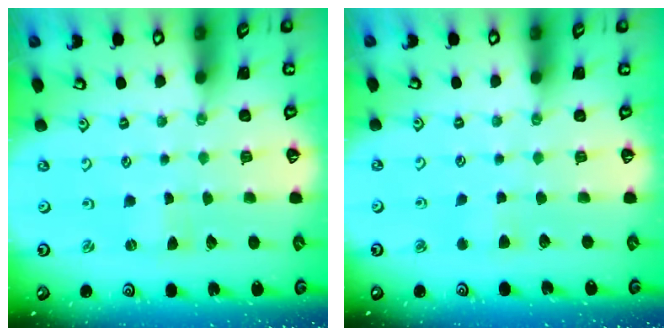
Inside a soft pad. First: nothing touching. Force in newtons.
{"total": 2.7, "press": 2.7, "slide": 0.4}